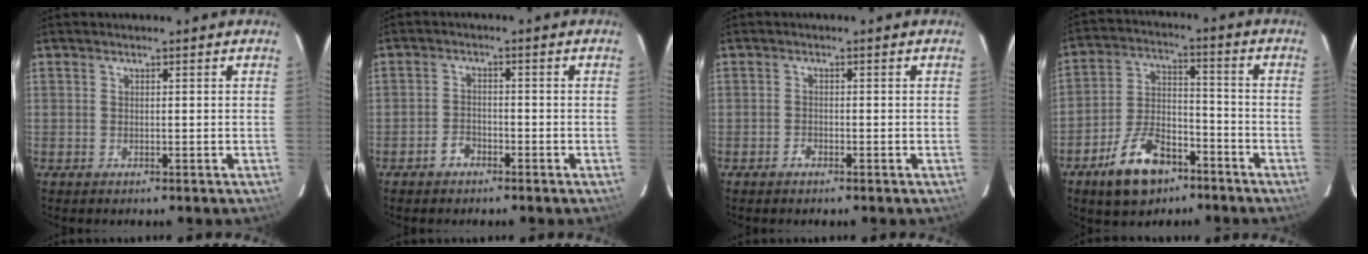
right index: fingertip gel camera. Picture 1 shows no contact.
{"total": 2.9, "force": [-2.1, 1.8, 0.9], "torque": [-0.022, 0.007, -0.035]}
{"total": 1.3, "force": [-1.0, 0.7, 0.4], "torque": [-0.007, 0.001, -0.019]}
{"total": 12.8, "force": [-8.0, 6.8, 7.2], "torque": [-0.152, 0.018, -0.128]}